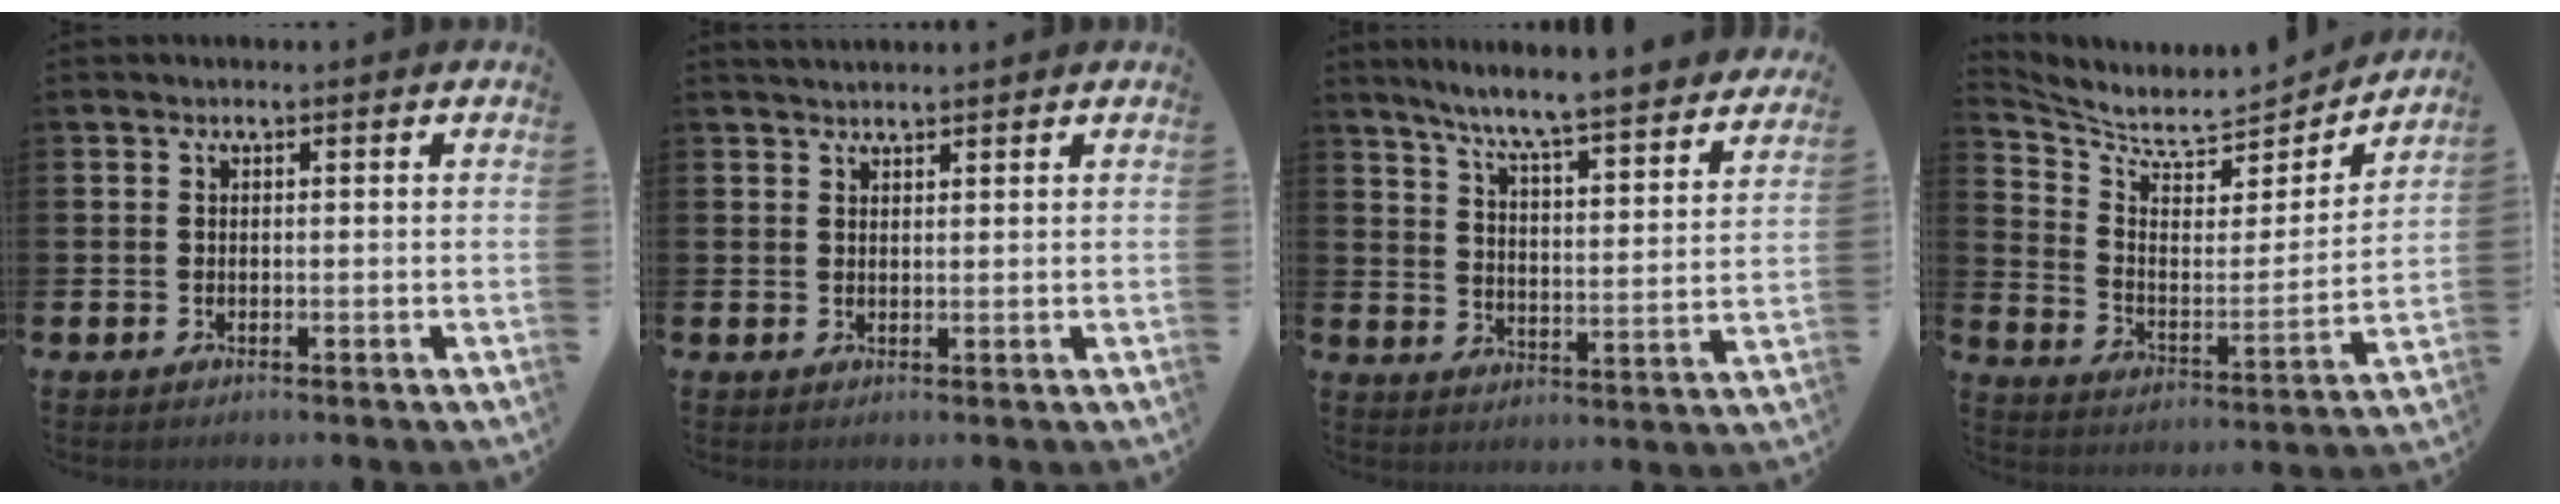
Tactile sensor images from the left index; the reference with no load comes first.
{"total": 1.5, "force": [1.4, 0.2, 0.2], "torque": [-0.003, -0.001, 0.026]}
{"total": 7.4, "force": [6.9, -0.3, 2.6], "torque": [-0.080, -0.059, 0.115]}
{"total": 6.3, "force": [5.9, 1.3, 1.6], "torque": [-0.069, -0.062, 0.097]}